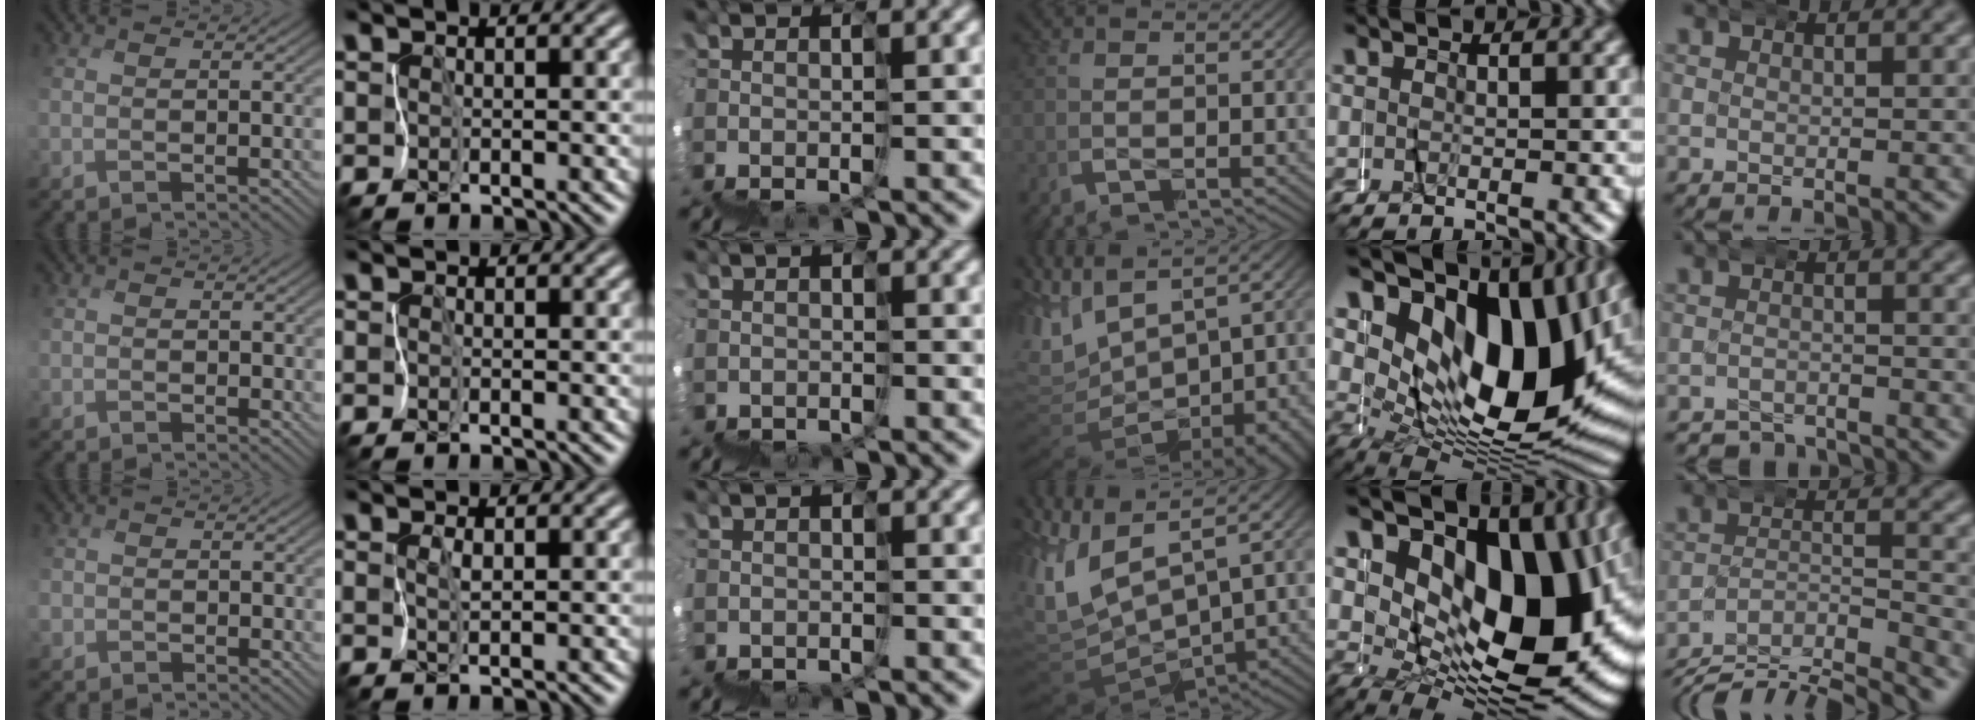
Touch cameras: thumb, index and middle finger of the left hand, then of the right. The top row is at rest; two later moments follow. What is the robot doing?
{"motion": "wrap", "object": "masking tape"}